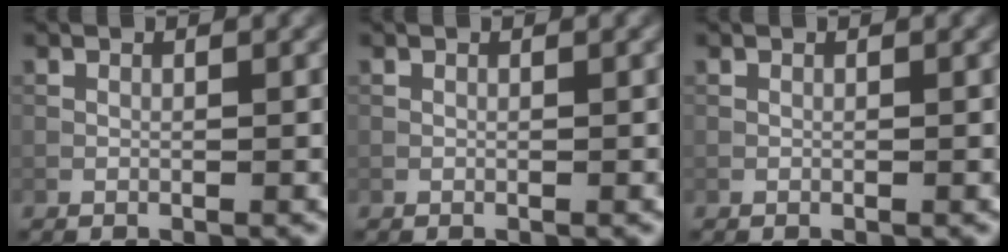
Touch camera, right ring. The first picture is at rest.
{"total": 0.0}
{"total": 0.0}